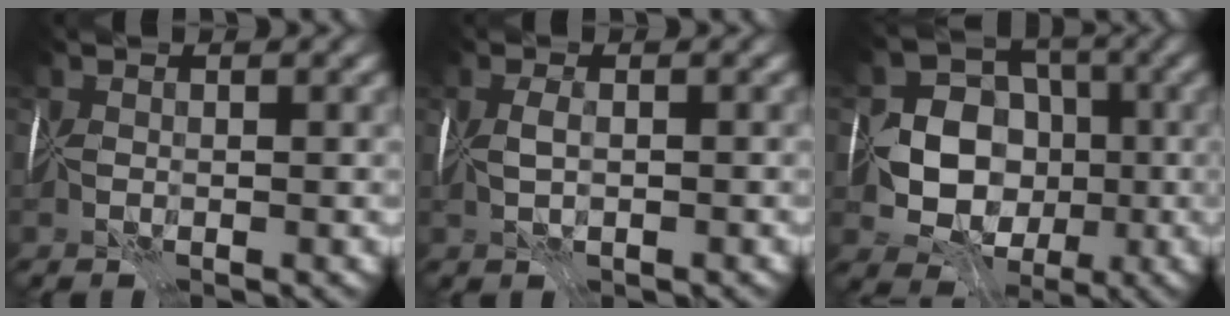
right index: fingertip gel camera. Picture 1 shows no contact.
{"total": 0.8, "force": [-0.2, -0.1, 0.8], "torque": [-0.013, -0.001, 0.000]}
{"total": 7.5, "force": [-1.7, 6.4, 3.5], "torque": [-0.038, -0.013, -0.054]}